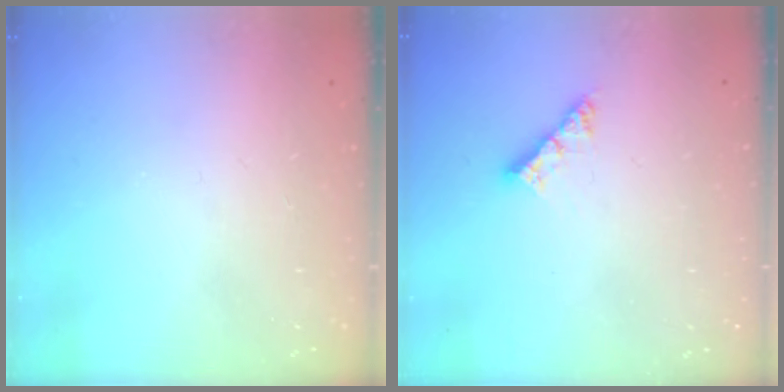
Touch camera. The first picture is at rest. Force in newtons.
{"total": 5.3, "press": 5.3, "slide": 0.6}